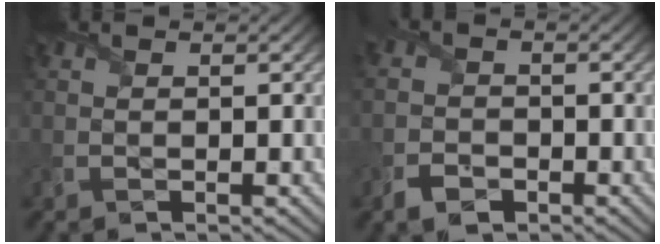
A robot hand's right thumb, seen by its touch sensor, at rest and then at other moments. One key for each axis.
{"total": 2.5, "fx": -1.8, "fy": 1.5, "fz": 1.0, "tx": -0.027, "ty": -0.002, "tz": -0.043}